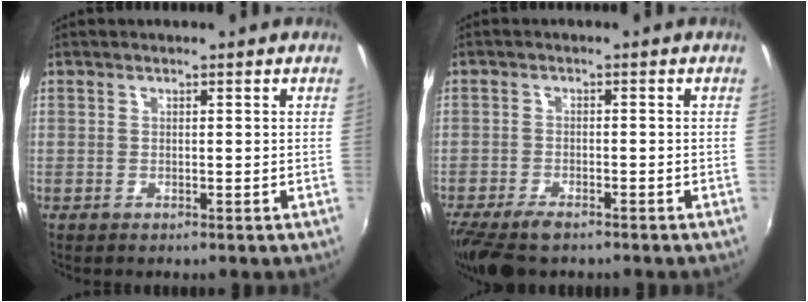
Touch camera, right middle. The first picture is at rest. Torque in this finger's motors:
{"motor_torque": [0.83, -0.67, 0.06, 0.08]}